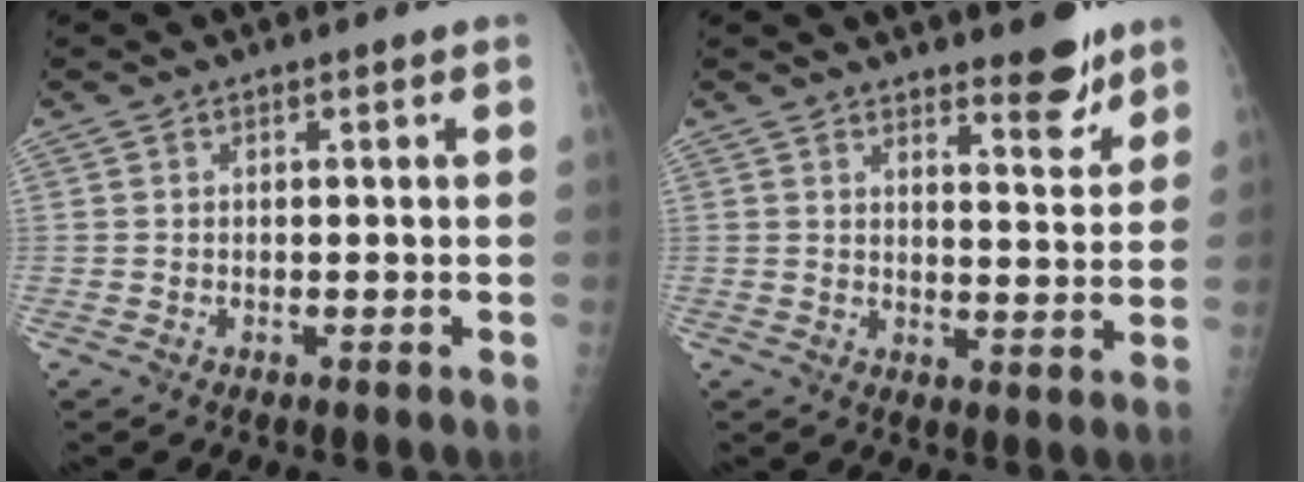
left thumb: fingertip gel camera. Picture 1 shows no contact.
{"total": 6.5, "force": [5.0, 1.8, 3.8], "torque": [-0.033, -0.040, 0.069]}